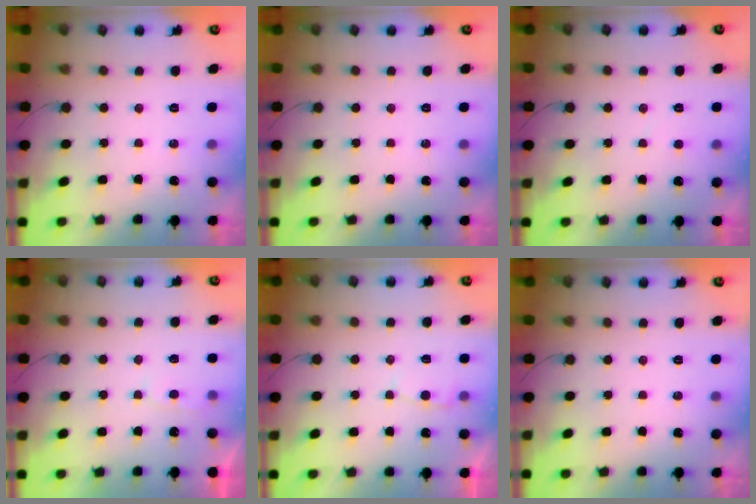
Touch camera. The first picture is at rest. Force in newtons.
{"total": 0.0}
{"total": 2.3, "press": 2.3, "slide": 0.3}
{"total": 2.5, "press": 2.5, "slide": 0.3}
{"total": 3.6, "press": 3.5, "slide": 0.4}
{"total": 0.0}